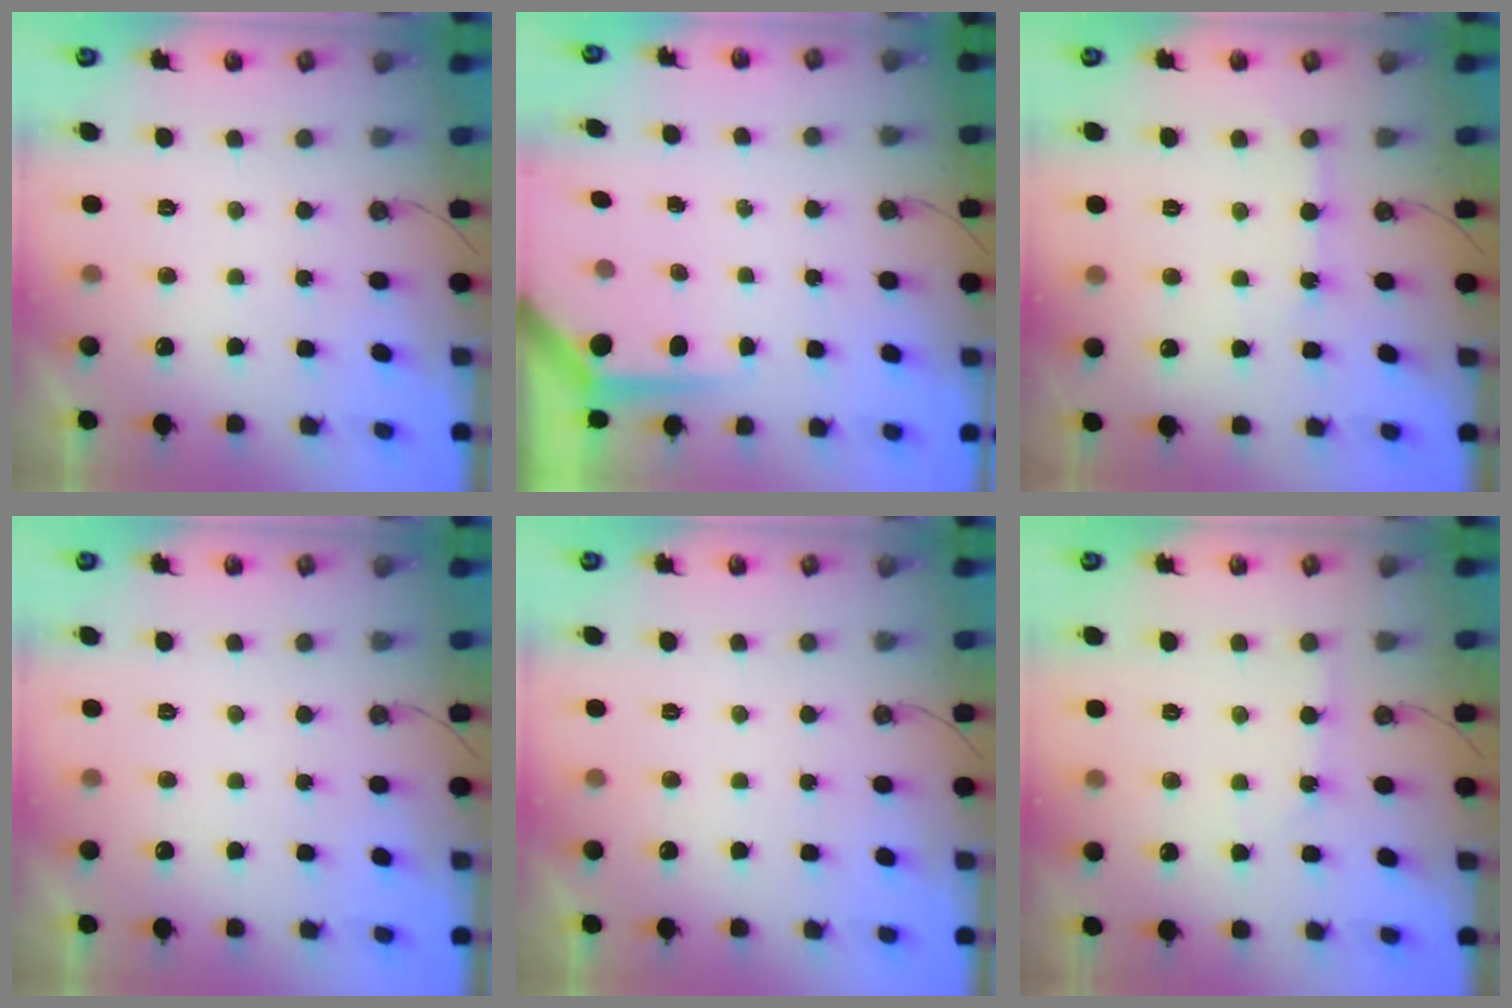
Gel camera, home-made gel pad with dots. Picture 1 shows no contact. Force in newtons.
{"total": 4.0, "press": 3.9, "slide": 0.3}
{"total": 3.9, "press": 3.9, "slide": 0.5}
{"total": 0.0}
{"total": 0.0}
{"total": 4.9, "press": 4.9, "slide": 0.5}